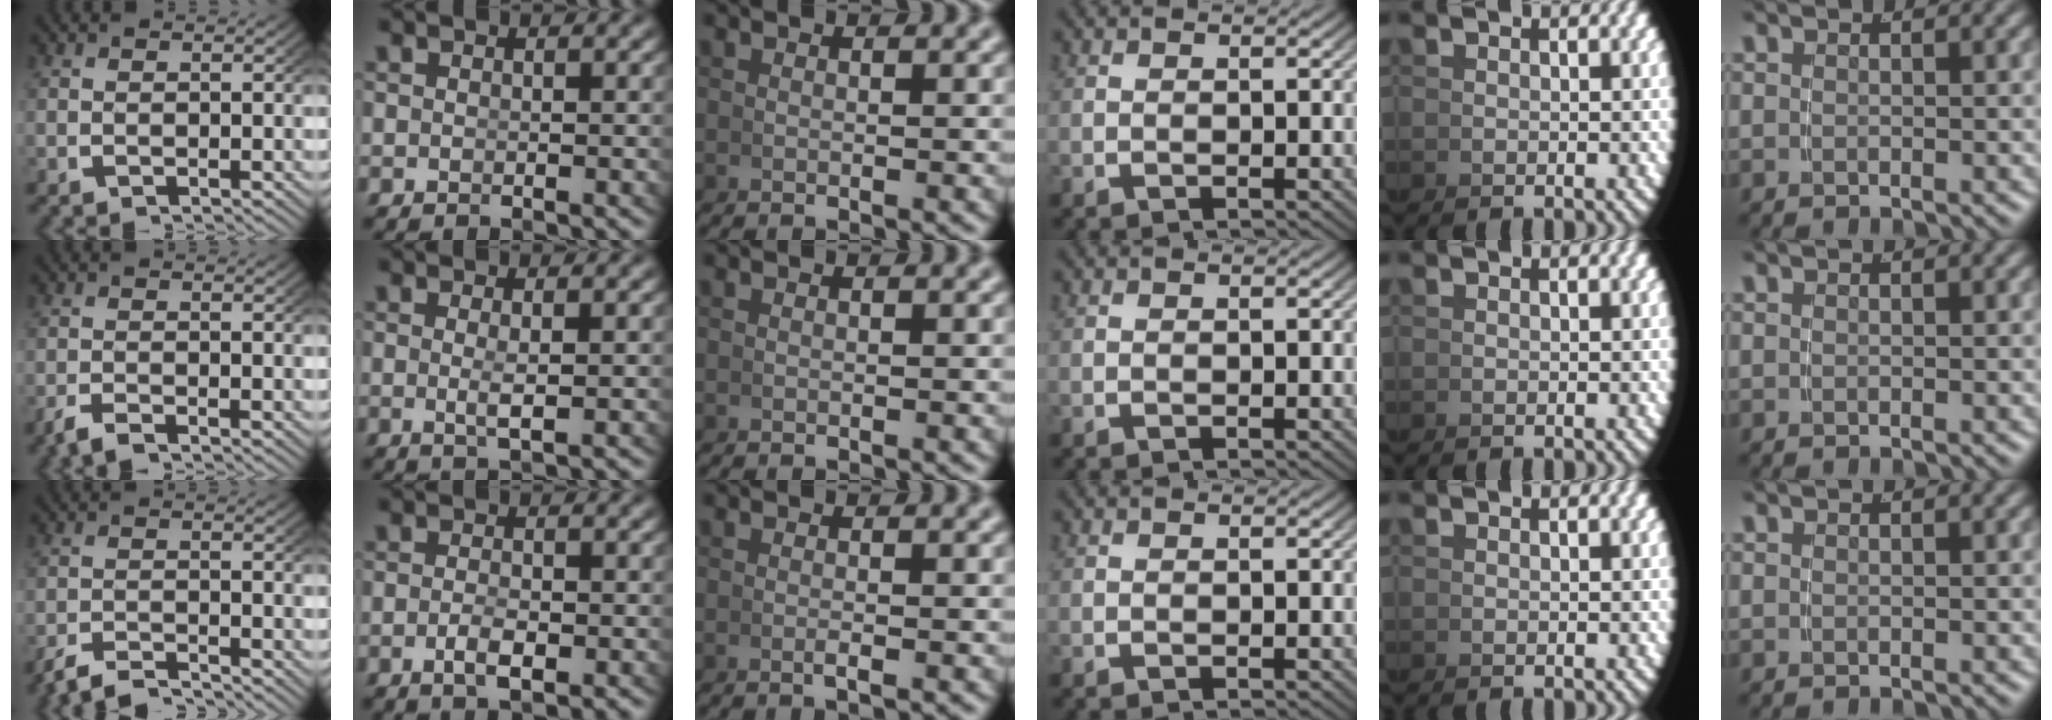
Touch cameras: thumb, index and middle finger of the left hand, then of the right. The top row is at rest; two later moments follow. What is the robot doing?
{"motion": "grasp_and_lifting", "object": "photo album"}